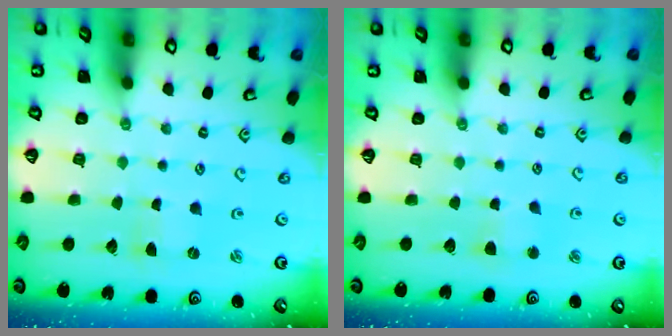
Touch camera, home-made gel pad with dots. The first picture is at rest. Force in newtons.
{"total": 2.9, "press": 2.9, "slide": 0.3}